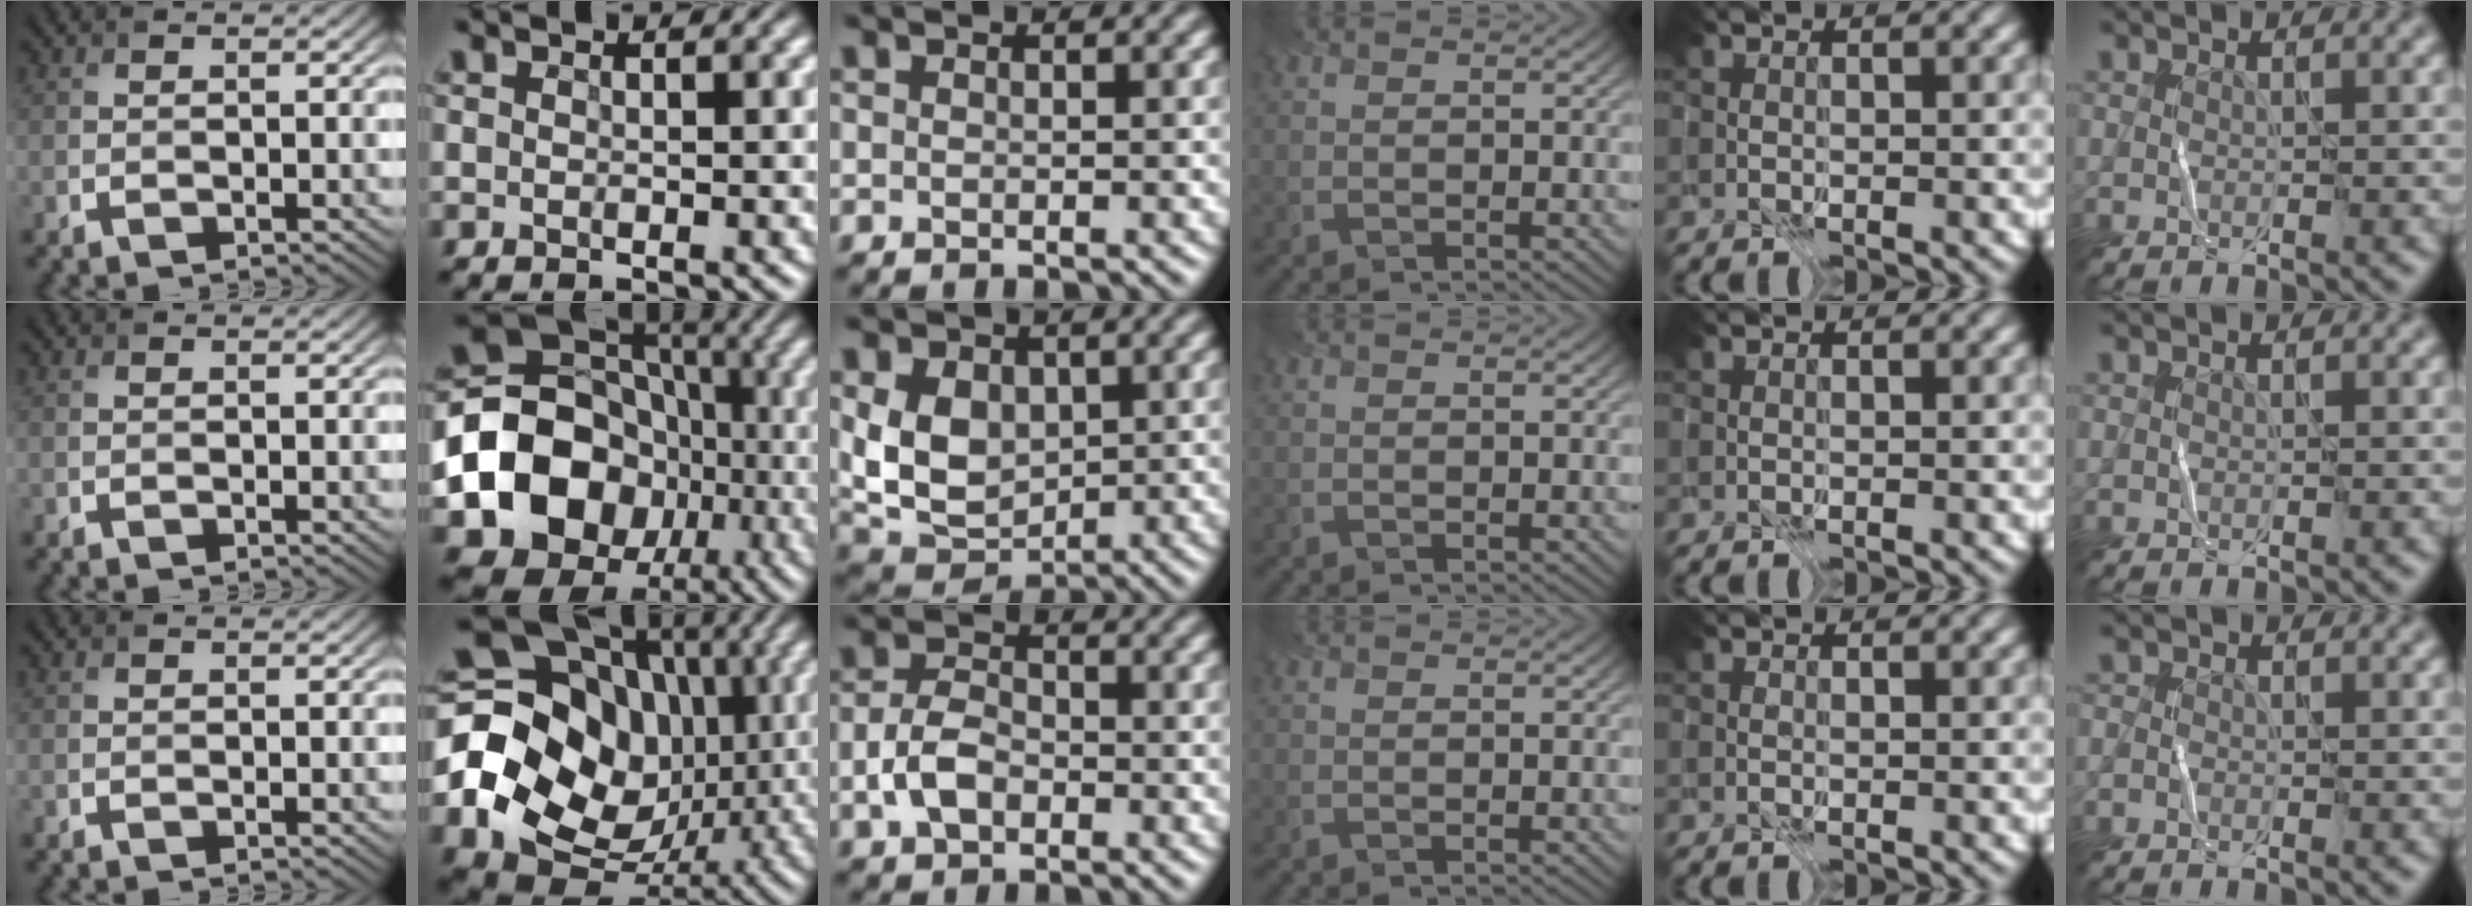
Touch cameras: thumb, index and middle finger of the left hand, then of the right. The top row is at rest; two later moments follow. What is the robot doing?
{"motion": "fold", "object": "file"}